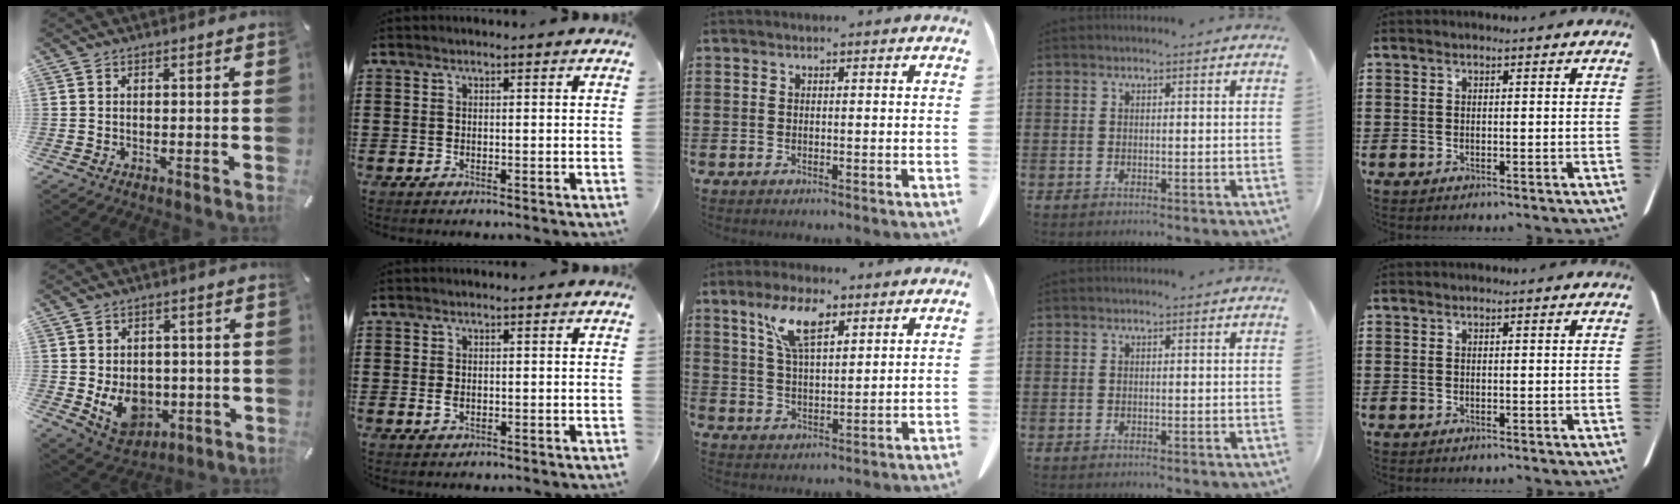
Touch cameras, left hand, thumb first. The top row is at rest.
{"thumb": {"total": 10.1, "force": [-1.6, 8.2, 5.7], "torque": [-0.094, 0.006, -0.024]}, "index": {"total": 1.1, "force": [-0.1, 0.6, 1.0], "torque": [-0.026, -0.002, -0.004]}, "middle": {"total": 8.7, "force": [5.1, 3.2, 6.3], "torque": [-0.129, 0.004, 0.090]}}